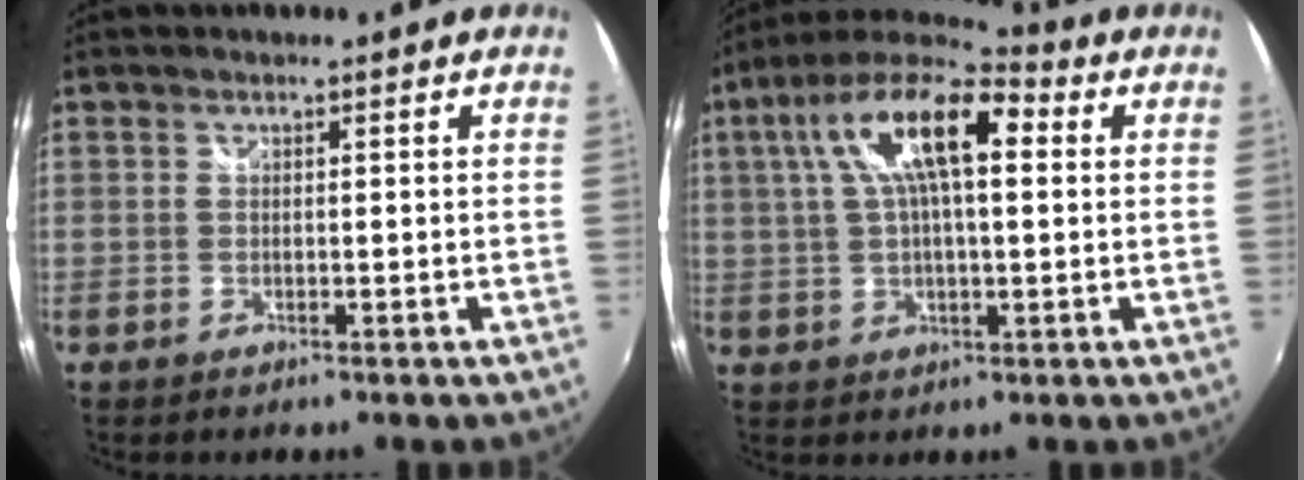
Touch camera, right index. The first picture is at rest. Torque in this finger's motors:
{"motor_torque": [0.64, 0.09, 0.66, 0.21]}